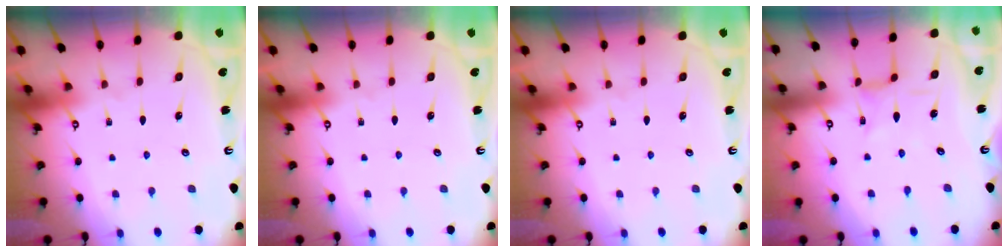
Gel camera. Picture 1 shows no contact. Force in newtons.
{"total": 0.0}
{"total": 0.0}
{"total": 0.7, "press": 0.7, "slide": 0.1}